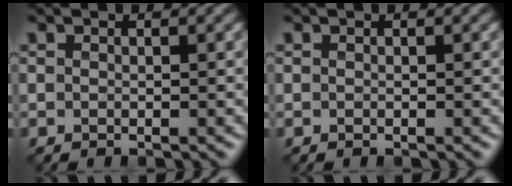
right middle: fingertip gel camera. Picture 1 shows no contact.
{"total": 0.0}